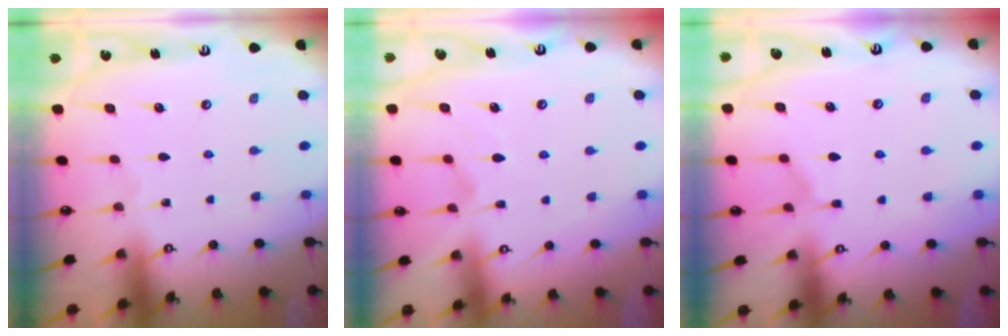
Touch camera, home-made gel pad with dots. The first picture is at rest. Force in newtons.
{"total": 1.8, "press": 1.2, "slide": 1.3}
{"total": 4.9, "press": 4.8, "slide": 0.6}